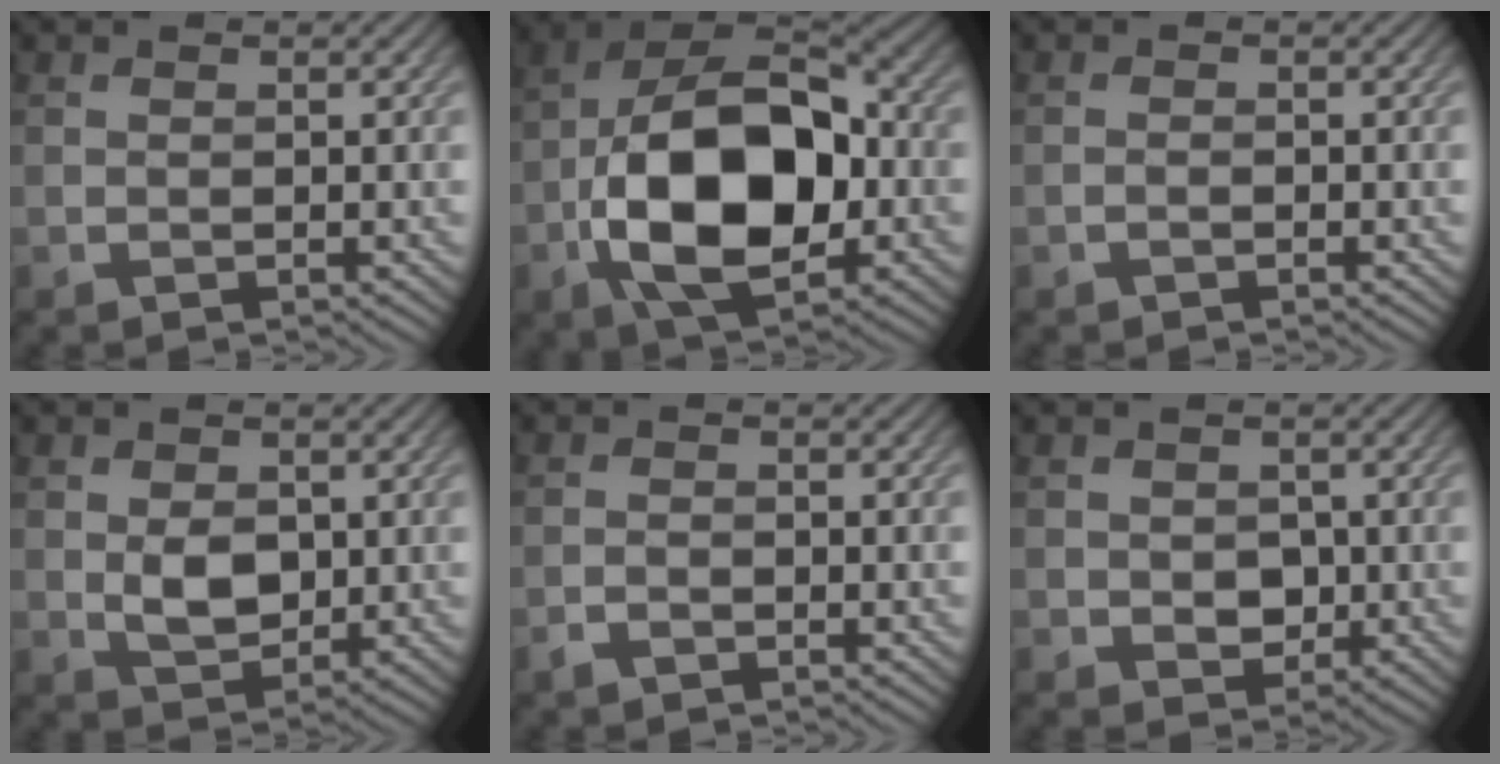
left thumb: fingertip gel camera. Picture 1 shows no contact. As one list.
[{"total": 15.5, "force": [-3.6, 8.9, 12.2], "torque": [-0.224, -0.009, -0.076]}, {"total": 0.7, "force": [-0.5, 0.3, 0.4], "torque": [-0.007, 0.002, -0.011]}, {"total": 3.8, "force": [0.3, 2.7, 2.7], "torque": [-0.058, -0.005, 0.008]}, {"total": 1.4, "force": [-1.1, 0.7, 0.7], "torque": [-0.015, -0.001, -0.023]}, {"total": 2.6, "force": [-0.2, 2.2, 1.4], "torque": [-0.030, -0.007, -0.007]}]